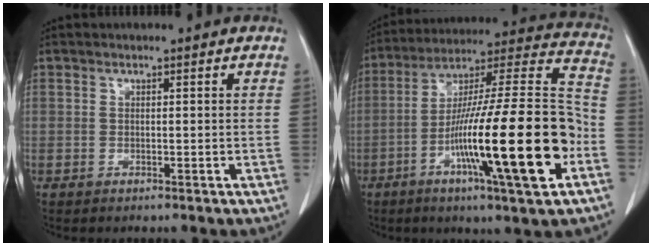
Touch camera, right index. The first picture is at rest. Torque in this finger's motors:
{"motor_torque": [1.67, -0.47, 0.72, 0.21]}